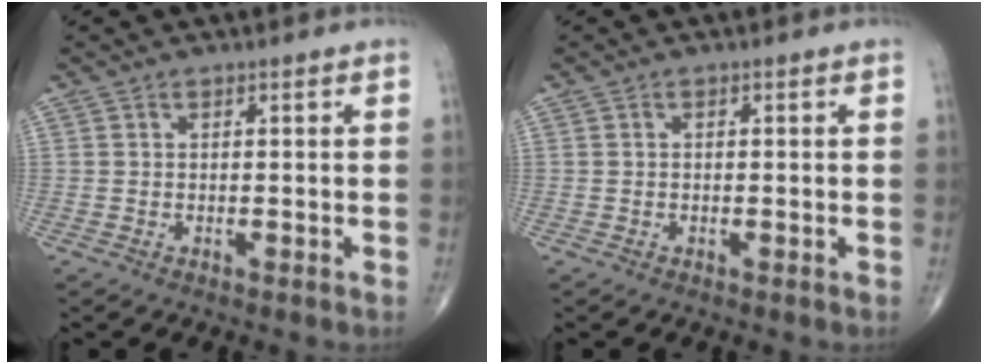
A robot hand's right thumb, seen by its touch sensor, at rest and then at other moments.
{"total": 0.0}